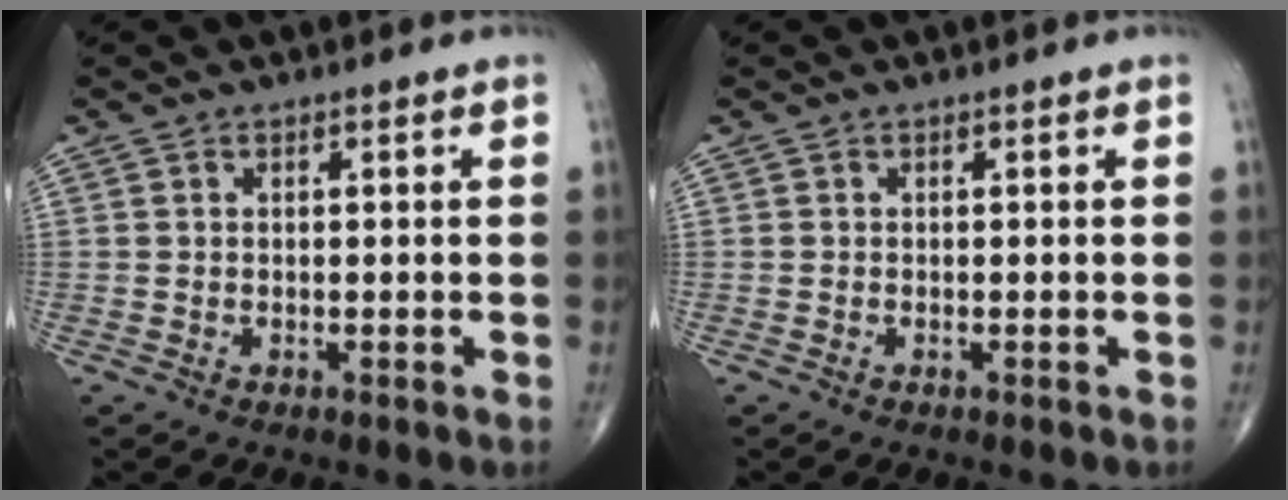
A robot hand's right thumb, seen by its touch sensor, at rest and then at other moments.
{"total": 0.0}